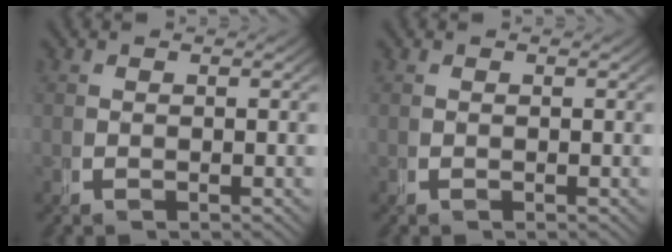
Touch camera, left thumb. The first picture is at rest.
{"total": 0.0}